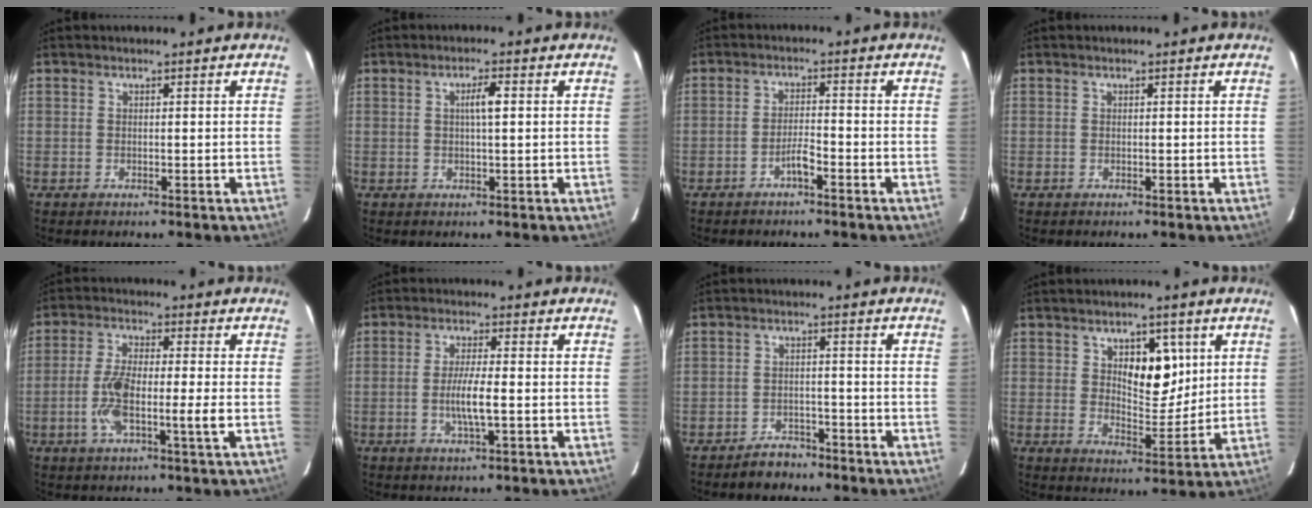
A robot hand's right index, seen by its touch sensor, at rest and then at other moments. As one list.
[{"total": 2.7, "force": [0.5, 0.2, 2.7], "torque": [-0.048, 0.003, 0.007]}, {"total": 2.7, "force": [-1.7, 0.2, 2.0], "torque": [-0.035, 0.002, -0.033]}, {"total": 0.0}, {"total": 8.4, "force": [-1.7, 0.9, 8.2], "torque": [-0.164, 0.003, -0.038]}, {"total": 5.1, "force": [-1.0, 0.3, 5.0], "torque": [-0.096, -0.006, -0.020]}, {"total": 3.6, "force": [-2.9, 1.9, 0.5], "torque": [-0.012, 0.007, -0.044]}, {"total": 8.1, "force": [3.0, 3.8, 6.5], "torque": [-0.095, 0.001, 0.053]}]